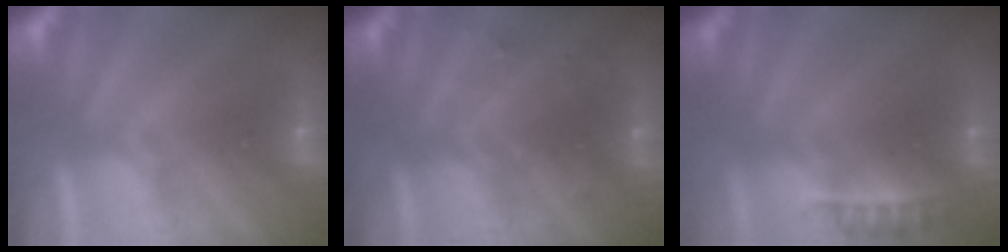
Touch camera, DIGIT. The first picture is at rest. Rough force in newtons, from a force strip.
{"total": 3.0}
{"total": 2.3}